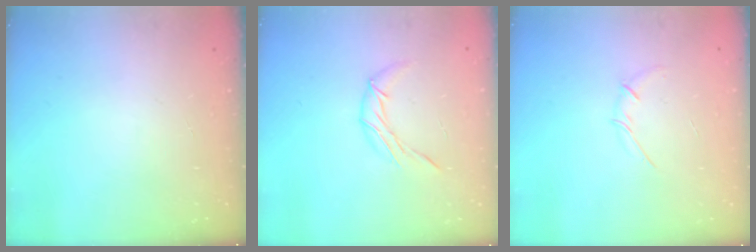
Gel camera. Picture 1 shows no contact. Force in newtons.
{"total": 7.6, "press": 7.6, "slide": 0.6}
{"total": 2.7, "press": 2.6, "slide": 0.6}